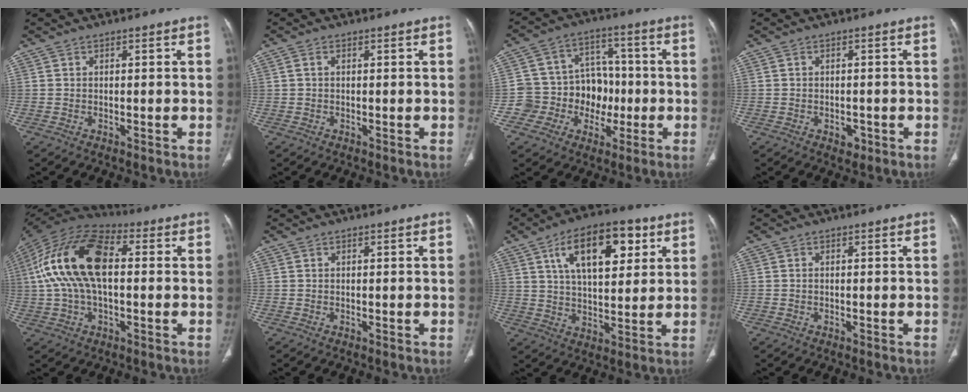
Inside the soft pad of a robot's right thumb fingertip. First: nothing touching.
{"total": 0.8, "force": [0.1, 0.5, 0.6], "torque": [-0.014, 0.005, 0.002]}
{"total": 12.0, "force": [-2.5, 10.7, 4.8], "torque": [-0.016, 0.044, -0.037]}
{"total": 2.2, "force": [-0.9, 1.5, 1.2], "torque": [-0.009, 0.003, -0.008]}
{"total": 19.5, "force": [1.9, 10.4, 16.4], "torque": [-0.326, 0.035, 0.026]}
{"total": 0.0}
{"total": 16.2, "force": [6.6, 7.8, 12.5], "torque": [-0.165, -0.011, 0.106]}
{"total": 0.0}